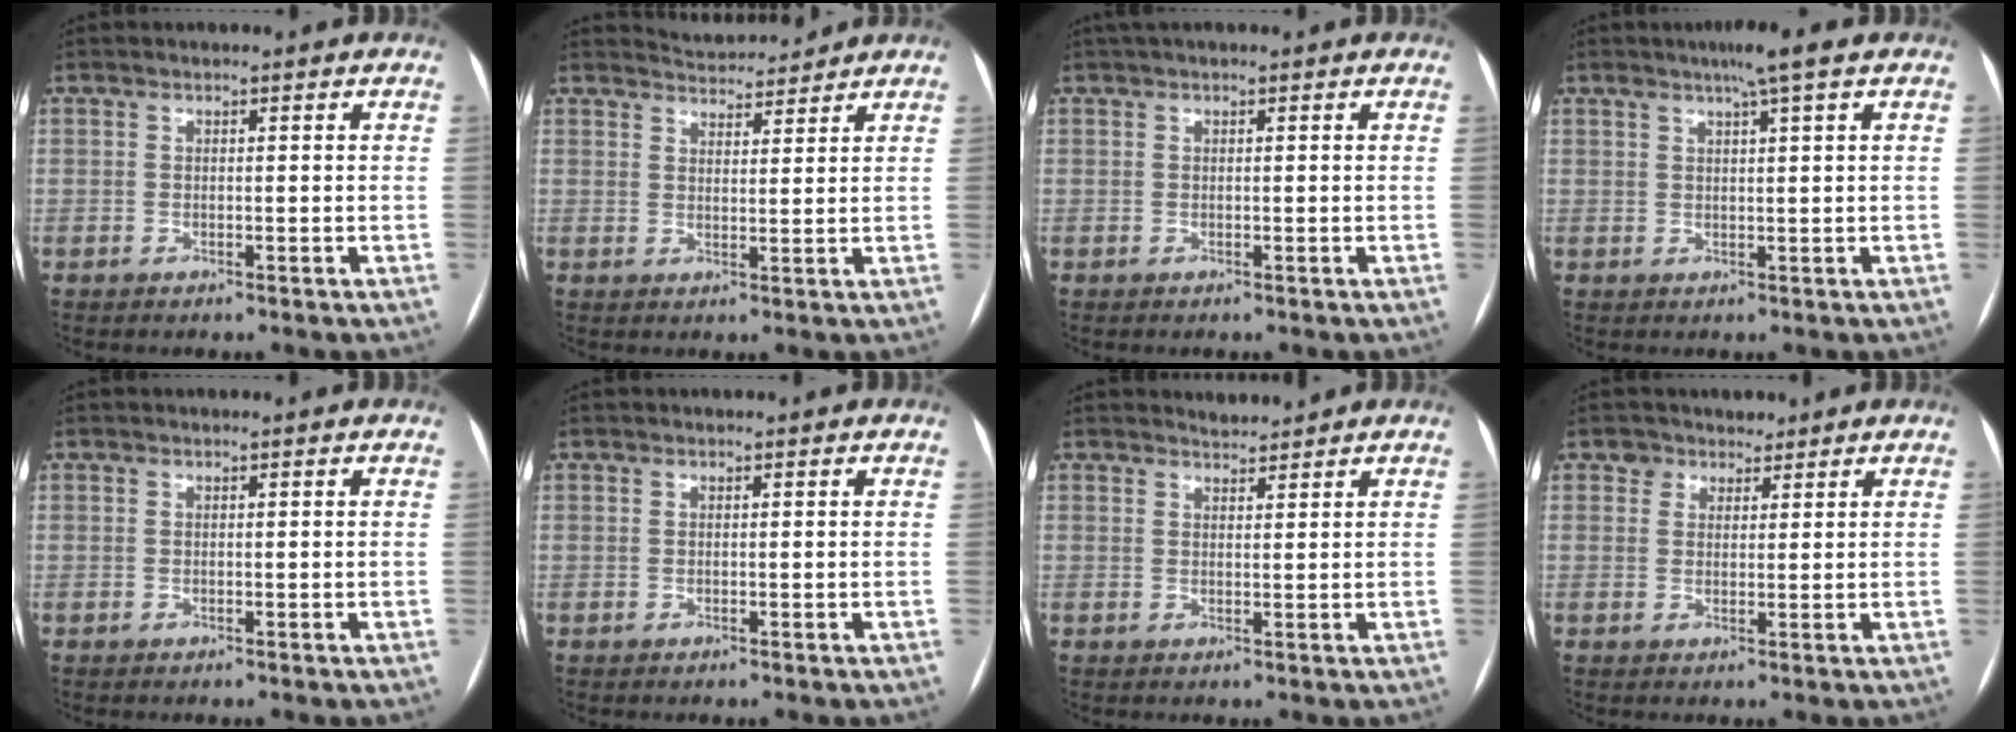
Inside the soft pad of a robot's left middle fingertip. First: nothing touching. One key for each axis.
{"total": 4.5, "fx": 4.5, "fy": 0.2, "fz": -0.3, "tx": -0.008, "ty": 0.008, "tz": 0.068}
{"total": 1.9, "fx": 1.5, "fy": 0.1, "fz": 1.2, "tx": -0.017, "ty": 0.034, "tz": 0.024}
{"total": 4.1, "fx": 2.6, "fy": -0.7, "fz": 3.1, "tx": -0.055, "ty": 0.007, "tz": 0.044}
{"total": 0.0}
{"total": 0.0}
{"total": 1.7, "fx": 1.7, "fy": 0.0, "fz": -0.2, "tx": -0.005, "ty": 0.001, "tz": 0.030}
{"total": 2.6, "fx": 1.8, "fy": 1.9, "fz": -0.3, "tx": 0.012, "ty": 0.004, "tz": 0.022}